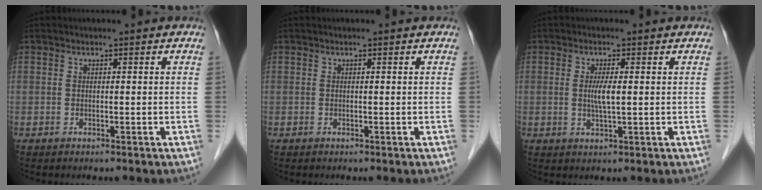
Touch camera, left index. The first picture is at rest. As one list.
[{"total": 0.0}, {"total": 3.0, "force": [0.3, 0.2, 3.0], "torque": [-0.061, -0.003, 0.005]}]